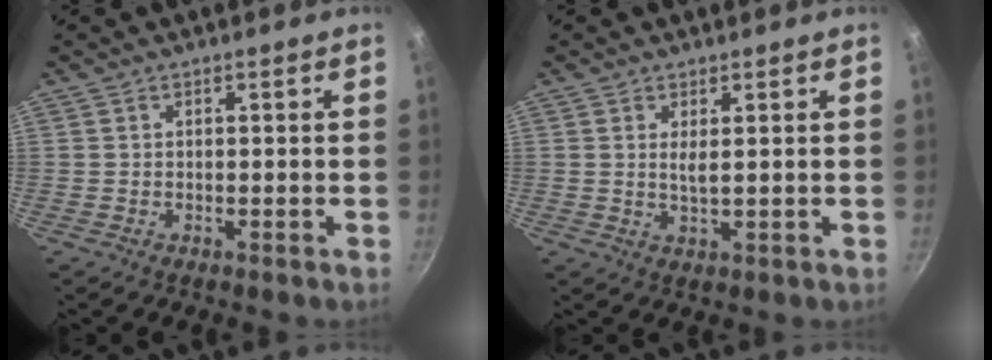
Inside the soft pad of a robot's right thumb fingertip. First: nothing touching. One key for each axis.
{"total": 2.4, "fx": 0.7, "fy": 0.6, "fz": 2.3, "tx": -0.045, "ty": -0.008, "tz": 0.016}